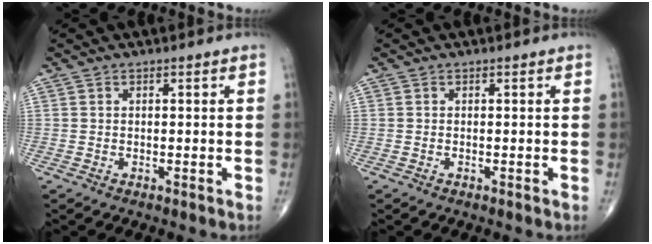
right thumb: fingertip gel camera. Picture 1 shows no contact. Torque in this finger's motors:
{"motor_torque": [1.96, 1.64, -0.02, -0.13, -0.02]}